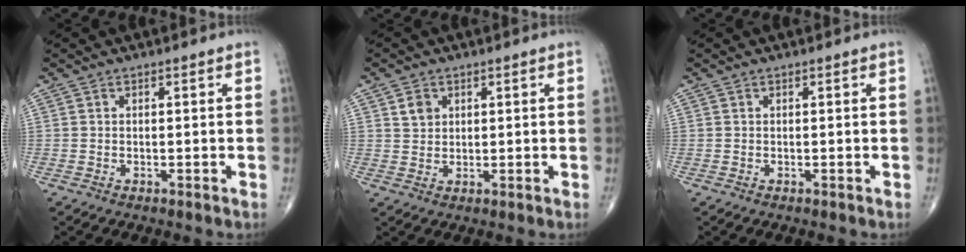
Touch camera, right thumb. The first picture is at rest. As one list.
[{"total": 3.0, "force": [1.3, 2.4, 1.2], "torque": [-0.008, -0.009, 0.024]}, {"total": 0.0}]